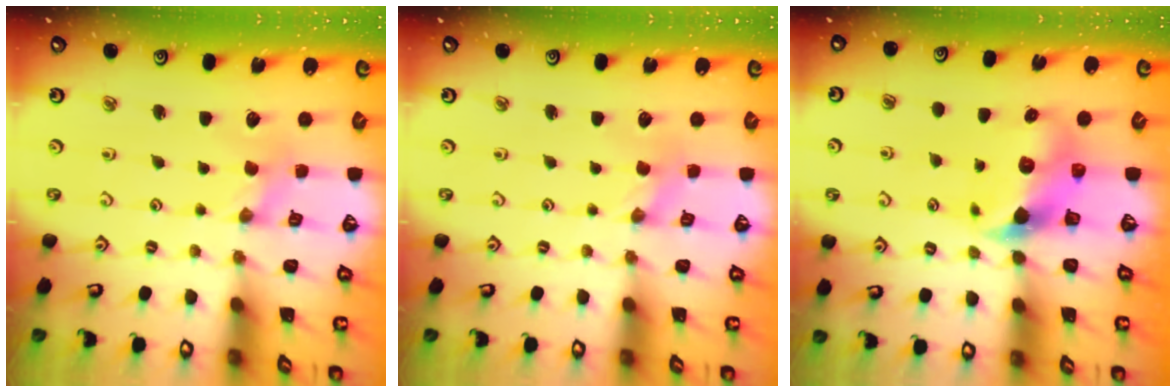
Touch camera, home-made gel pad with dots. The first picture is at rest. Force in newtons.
{"total": 0.0}
{"total": 8.2, "press": 8.1, "slide": 1.3}